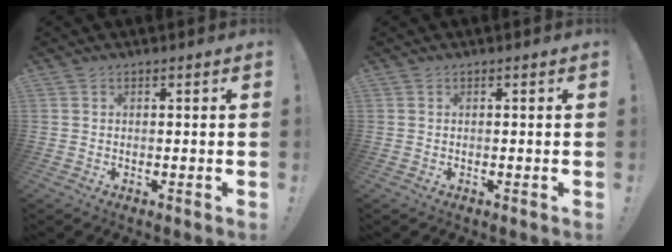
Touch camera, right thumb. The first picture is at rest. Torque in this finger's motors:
{"motor_torque": [-0.09, -0.17, 0.08, -0.17, 0.00]}